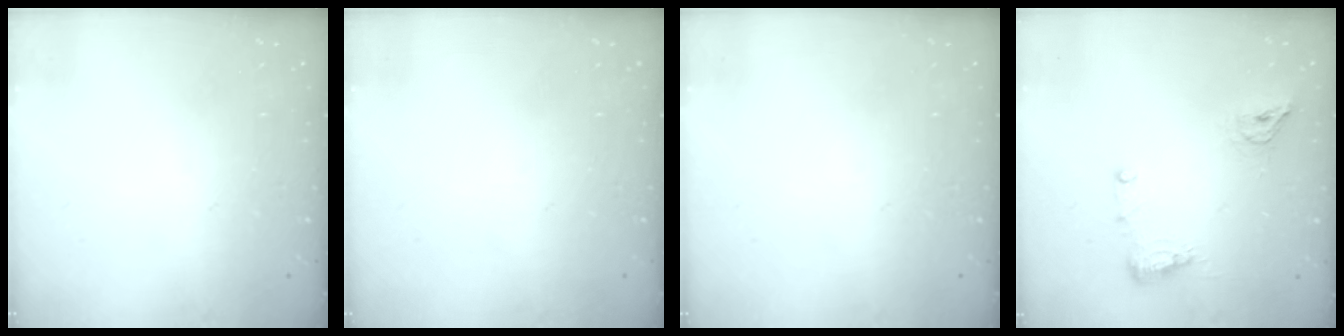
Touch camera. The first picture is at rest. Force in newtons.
{"total": 0.0}
{"total": 0.0}
{"total": 8.9, "press": 8.8, "slide": 1.4}